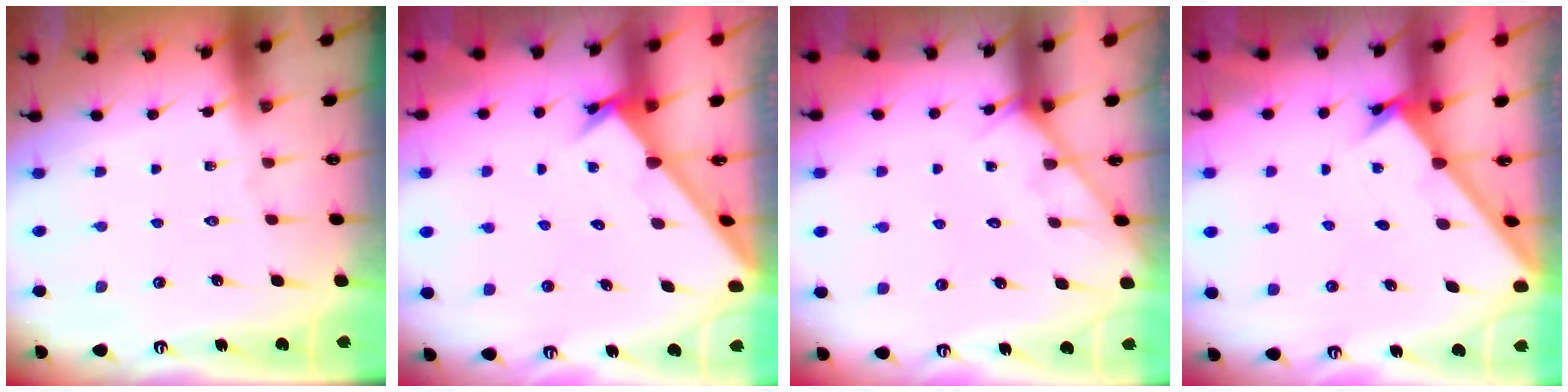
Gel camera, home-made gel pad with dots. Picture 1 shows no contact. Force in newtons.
{"total": 2.3, "press": 2.3, "slide": 0.0}
{"total": 5.3, "press": 5.2, "slide": 0.6}
{"total": 1.6, "press": 1.6, "slide": 0.1}